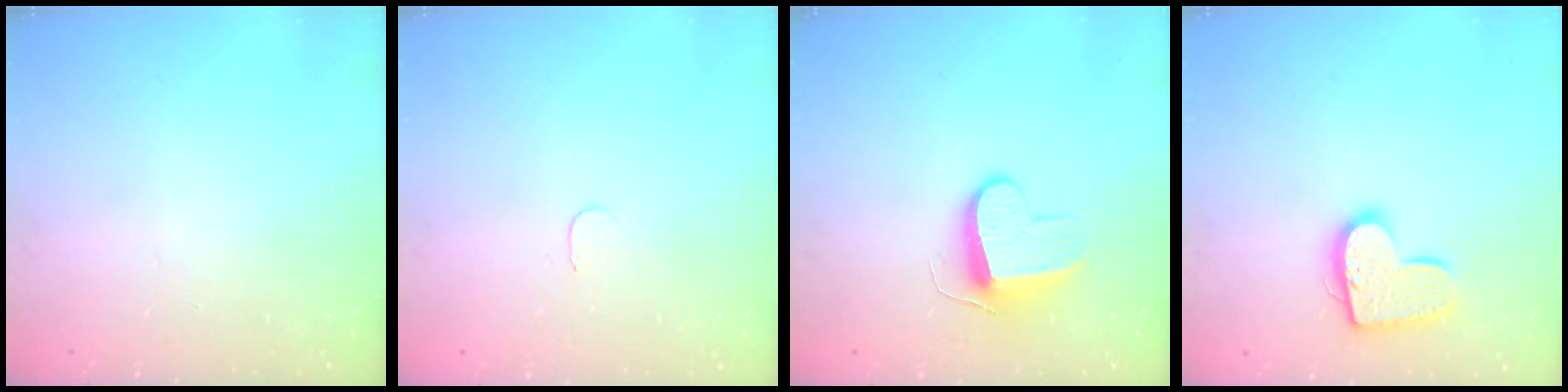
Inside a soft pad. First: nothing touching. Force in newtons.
{"total": 3.0, "press": 3.0, "slide": 0.3}
{"total": 9.6, "press": 9.6, "slide": 0.2}
{"total": 14.3, "press": 14.3, "slide": 0.8}